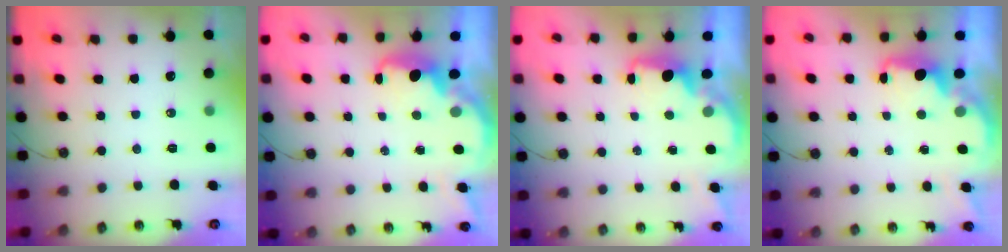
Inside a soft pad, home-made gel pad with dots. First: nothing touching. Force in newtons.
{"total": 2.5, "press": 2.4, "slide": 0.7}
{"total": 2.0, "press": 1.9, "slide": 0.7}
{"total": 2.2, "press": 2.0, "slide": 0.8}